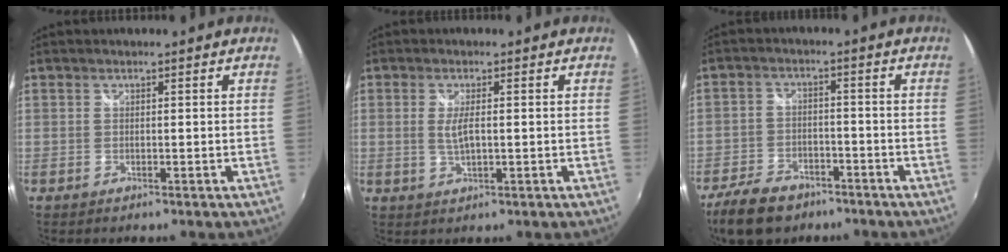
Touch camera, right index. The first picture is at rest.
{"total": 3.3, "force": [0.0, 0.8, 3.2], "torque": [-0.062, -0.005, 0.001]}
{"total": 11.2, "force": [-8.0, 5.9, 5.1], "torque": [-0.141, -0.007, -0.138]}